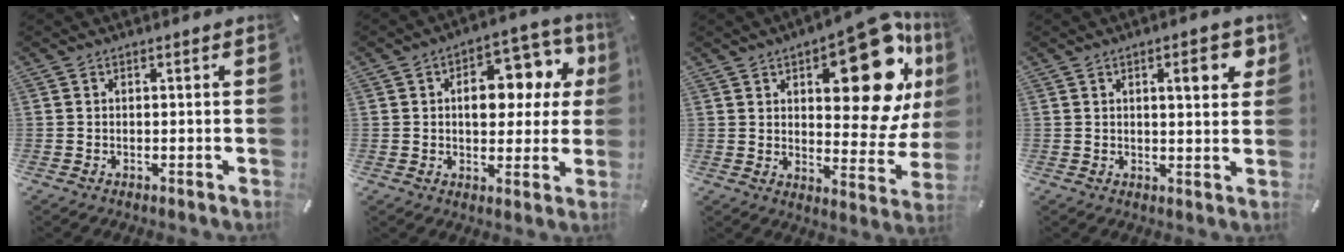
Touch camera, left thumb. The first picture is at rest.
{"total": 14.0, "force": [3.2, 8.7, 10.6], "torque": [-0.137, -0.011, 0.053]}
{"total": 25.4, "force": [10.9, 12.3, 19.4], "torque": [-0.228, -0.078, 0.172]}
{"total": 6.7, "force": [2.8, 2.2, 5.6], "torque": [-0.075, -0.010, 0.038]}